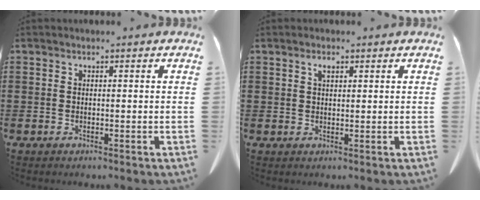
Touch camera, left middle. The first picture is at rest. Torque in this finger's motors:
{"motor_torque": [0.24, 0.19, 0.01, 0.01]}